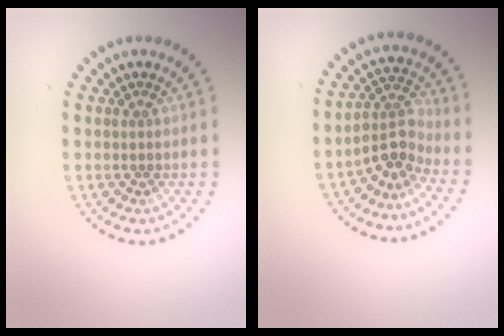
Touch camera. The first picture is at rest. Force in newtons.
{"total": 2.9, "press": 2.3, "slide": 1.9}